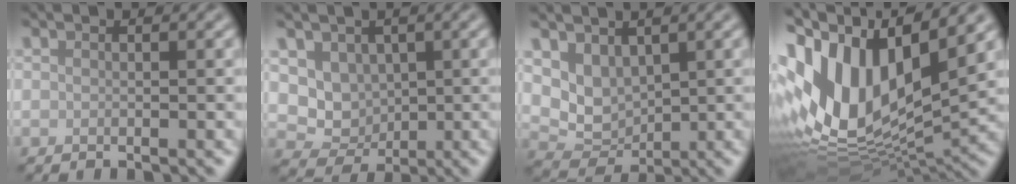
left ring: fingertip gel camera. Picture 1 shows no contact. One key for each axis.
{"total": 3.3, "fx": 0.6, "fy": 2.8, "fz": 1.6, "tx": -0.024, "ty": -0.011, "tz": 0.013}
{"total": 3.3, "fx": 1.5, "fy": 2.3, "fz": 1.8, "tx": -0.041, "ty": -0.013, "tz": 0.030}
{"total": 16.0, "fx": 3.0, "fy": 8.5, "fz": 13.3, "tx": -0.279, "ty": 0.008, "tz": 0.056}